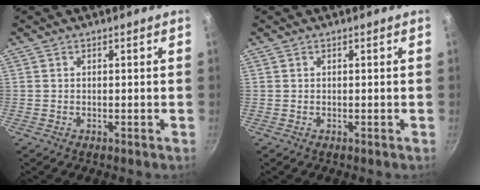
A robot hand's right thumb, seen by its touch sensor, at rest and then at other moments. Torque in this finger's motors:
{"motor_torque": [-0.05, 0.31, 0.70, 0.12, -0.01]}